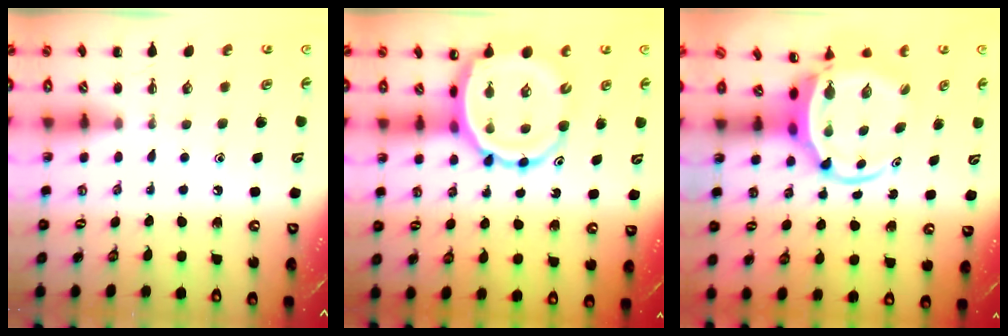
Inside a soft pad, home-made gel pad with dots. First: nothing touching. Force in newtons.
{"total": 12.2, "press": 11.7, "slide": 3.7}
{"total": 6.6, "press": 6.4, "slide": 1.5}